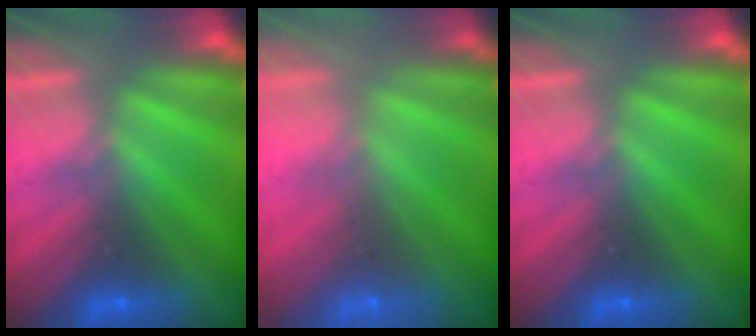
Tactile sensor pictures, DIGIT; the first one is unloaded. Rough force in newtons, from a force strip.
{"total": 7.6}
{"total": 0.0}